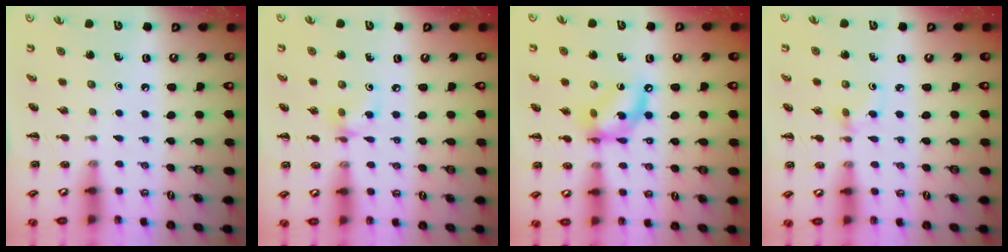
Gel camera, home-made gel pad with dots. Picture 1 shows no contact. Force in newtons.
{"total": 6.2, "press": 6.1, "slide": 1.4}
{"total": 12.1, "press": 11.7, "slide": 3.0}
{"total": 2.7, "press": 2.4, "slide": 1.1}